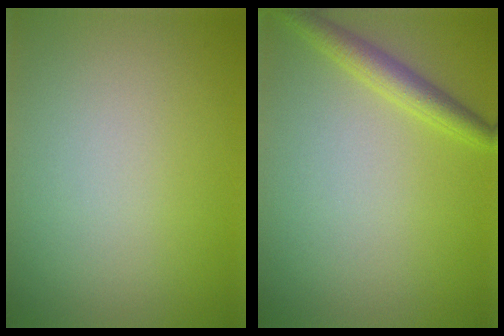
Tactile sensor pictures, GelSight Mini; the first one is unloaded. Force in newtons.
{"total": 2.5, "press": 2.5, "slide": 0.1}